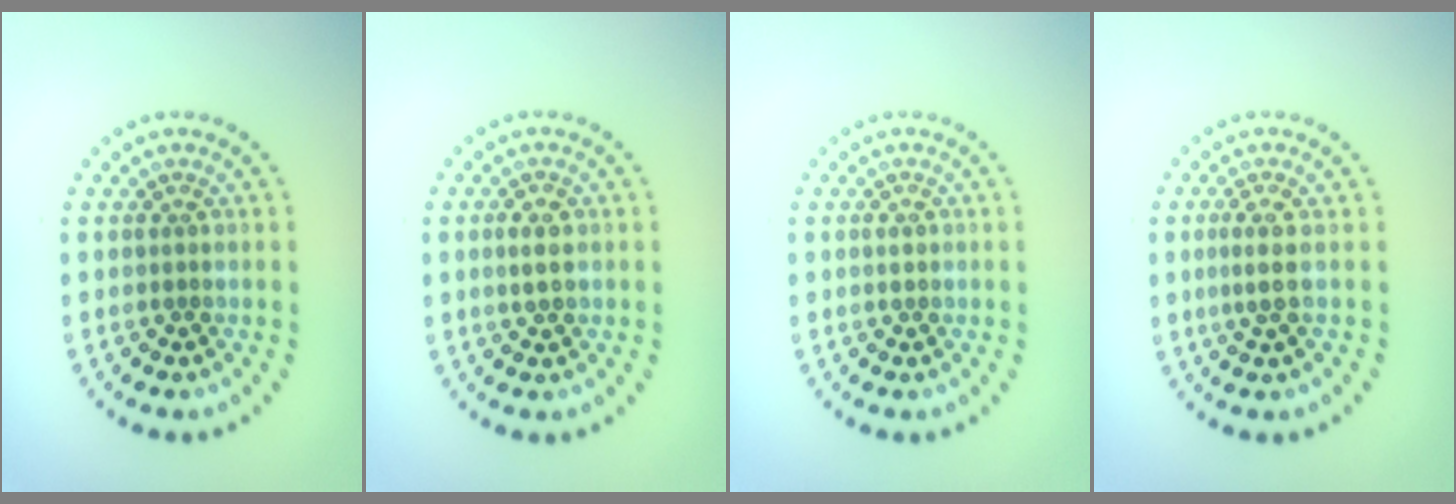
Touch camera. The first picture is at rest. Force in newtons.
{"total": 1.8, "press": 1.8, "slide": 0.2}
{"total": 0.9, "press": 0.9, "slide": 0.2}
{"total": 2.0, "press": 1.4, "slide": 1.4}